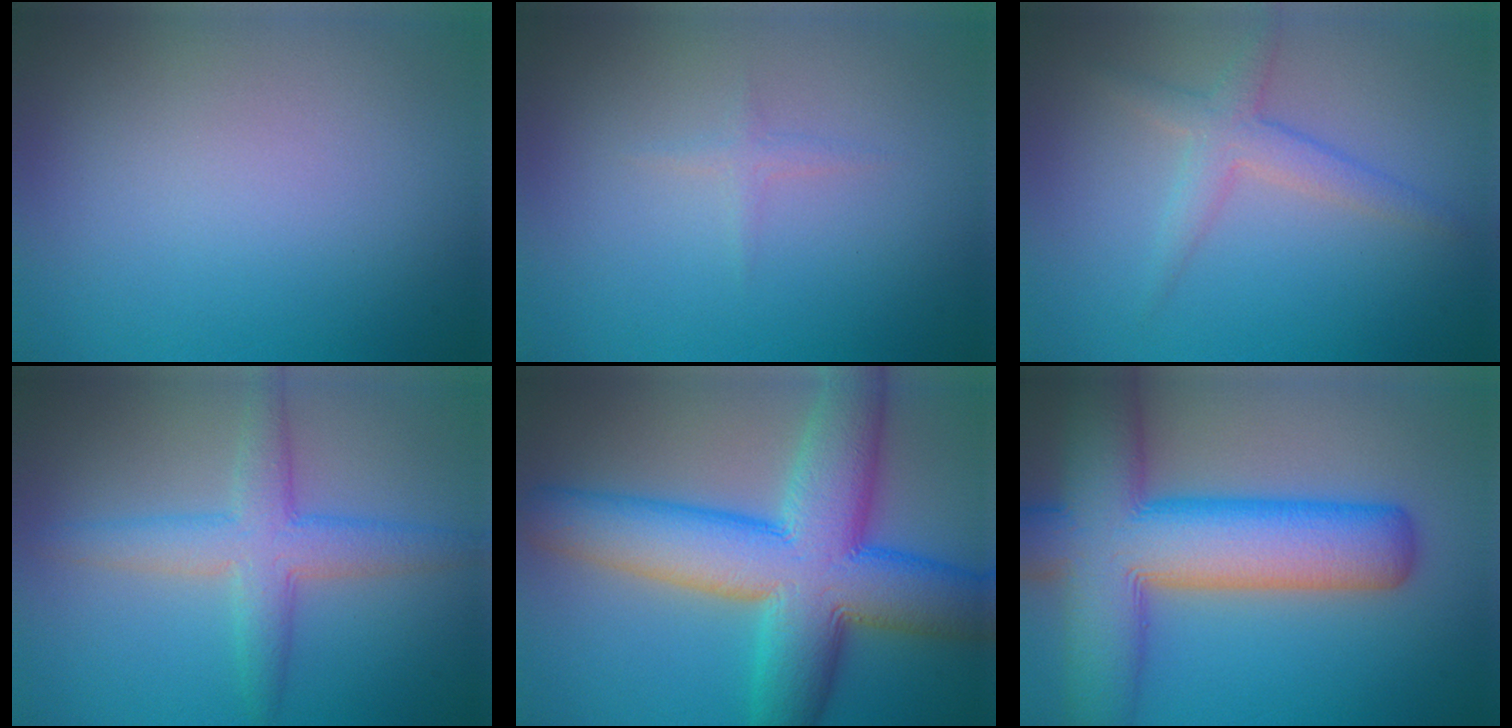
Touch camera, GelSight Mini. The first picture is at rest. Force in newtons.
{"total": 0.7, "press": 0.7, "slide": 0.1}
{"total": 2.6, "press": 2.6, "slide": 0.1}
{"total": 4.4, "press": 4.4, "slide": 0.1}
{"total": 13.0, "press": 13.0, "slide": 0.2}
{"total": 13.3, "press": 13.3, "slide": 0.5}